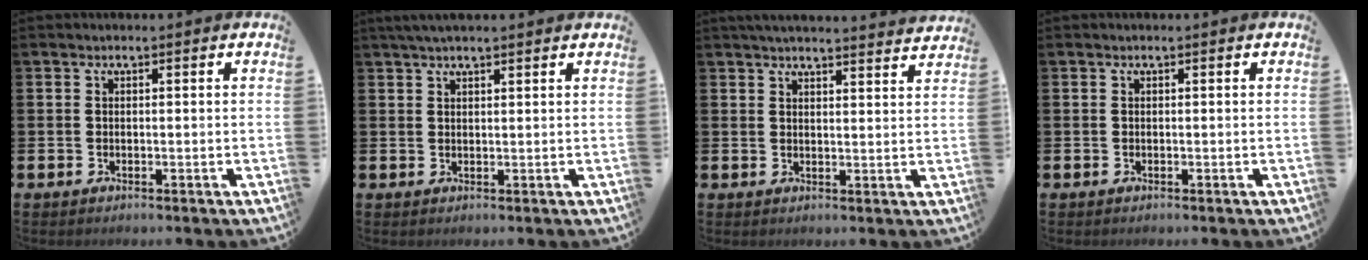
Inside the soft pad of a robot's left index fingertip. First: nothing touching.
{"total": 2.3, "force": [1.9, 0.3, 1.1], "torque": [-0.020, 0.002, 0.035]}
{"total": 4.0, "force": [4.0, -0.1, 0.5], "torque": [-0.013, -0.020, 0.071]}
{"total": 0.0}